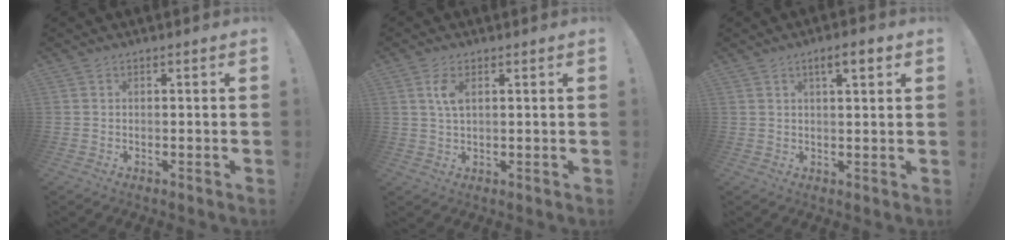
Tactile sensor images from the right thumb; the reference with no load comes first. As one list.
[{"total": 4.6, "force": [1.8, 2.1, 3.7], "torque": [-0.062, -0.004, 0.029]}, {"total": 5.1, "force": [2.6, 1.2, 4.2], "torque": [-0.056, -0.009, 0.037]}]